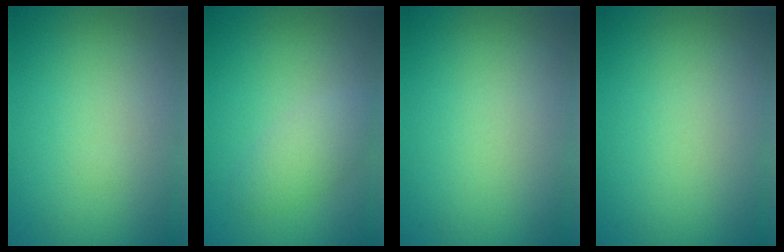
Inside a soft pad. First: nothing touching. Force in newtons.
{"total": 2.4, "press": 2.4, "slide": 0.1}
{"total": 0.0}
{"total": 0.0}